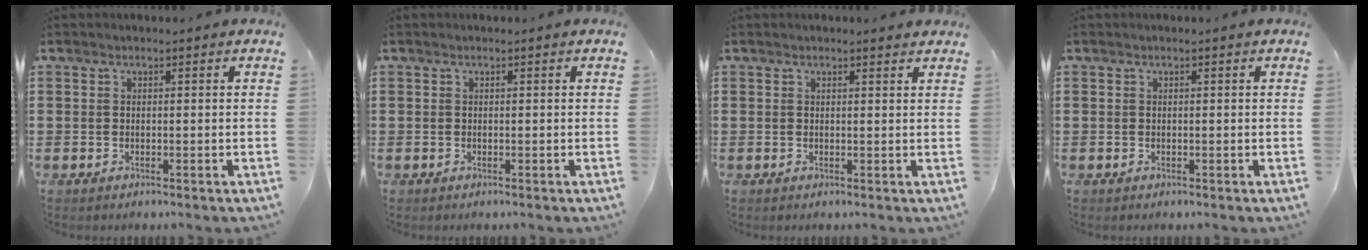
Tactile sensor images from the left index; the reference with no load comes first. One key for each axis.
{"total": 0.0}
{"total": 1.0, "fx": 0.9, "fy": 0.1, "fz": 0.3, "tx": -0.009, "ty": 0.000, "tz": 0.017}
{"total": 0.0}